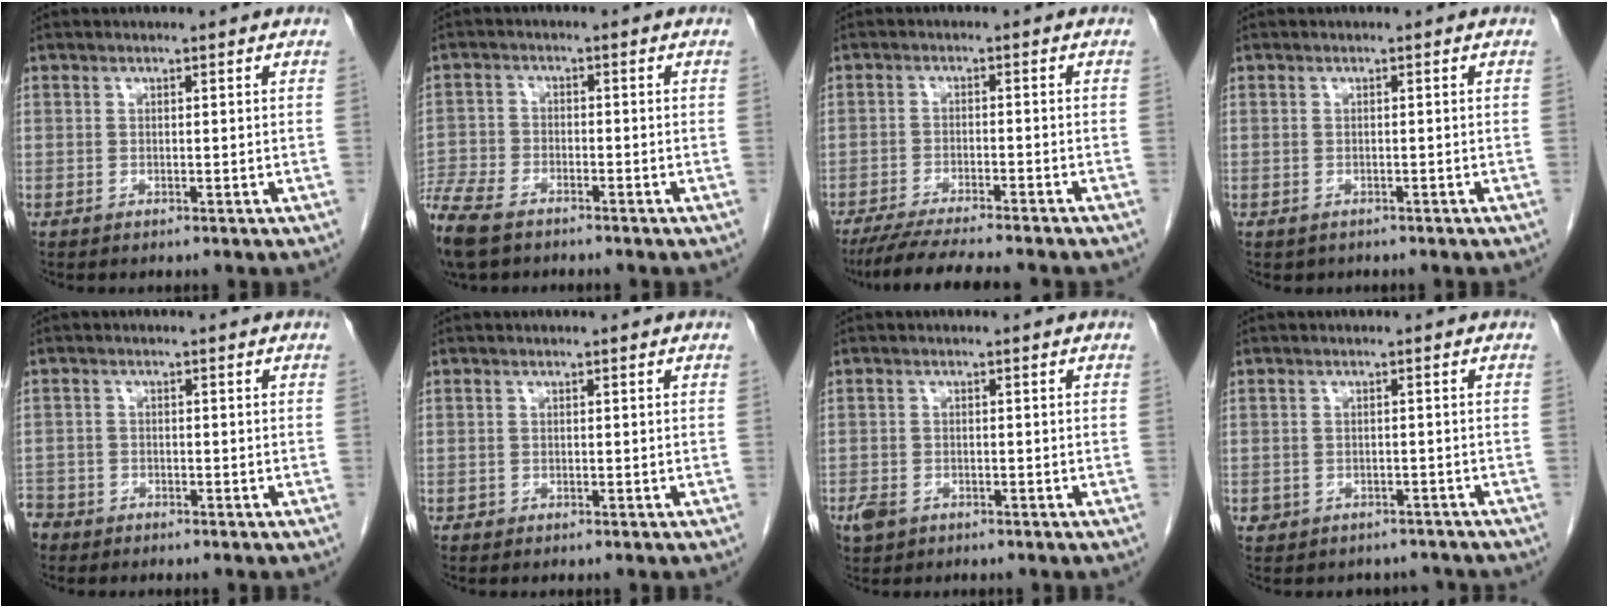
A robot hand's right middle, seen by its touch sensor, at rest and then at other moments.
{"total": 11.3, "force": [-8.2, 5.0, 5.9], "torque": [-0.147, -0.016, -0.148]}
{"total": 10.7, "force": [-9.3, 0.1, 5.3], "torque": [-0.071, -0.024, -0.144]}
{"total": 0.9, "force": [-0.6, 0.6, 0.1], "torque": [-0.009, 0.002, -0.006]}
{"total": 4.2, "force": [-3.4, 2.5, 0.2], "torque": [-0.006, 0.002, -0.068]}
{"total": 0.0}
{"total": 2.7, "force": [-1.6, 1.8, 1.2], "torque": [-0.024, 0.000, -0.025]}
{"total": 4.5, "force": [-3.6, 2.7, 0.2], "torque": [0.000, 0.021, -0.042]}